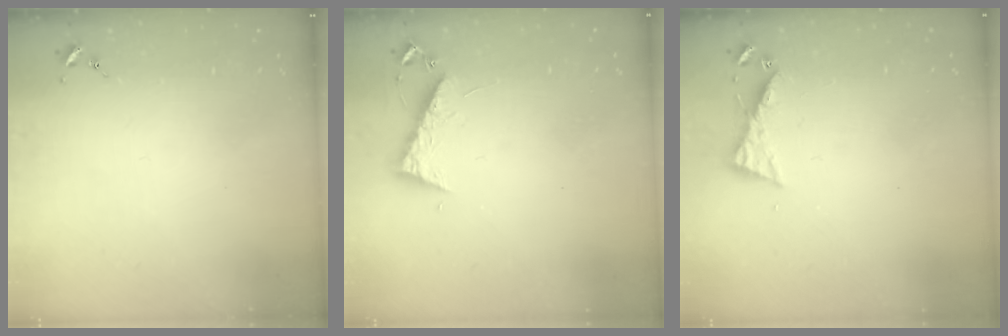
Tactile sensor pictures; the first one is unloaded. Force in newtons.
{"total": 7.7, "press": 7.6, "slide": 0.6}
{"total": 5.2, "press": 5.2, "slide": 0.4}